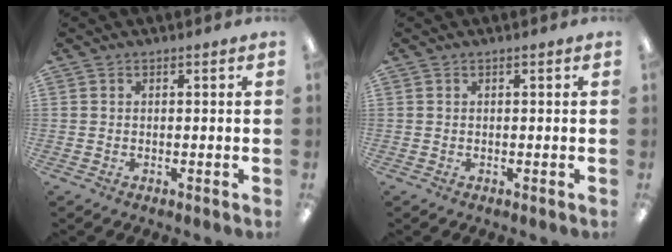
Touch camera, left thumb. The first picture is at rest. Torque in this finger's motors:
{"motor_torque": [0.00, 0.00, -0.10, 0.11, 0.00]}